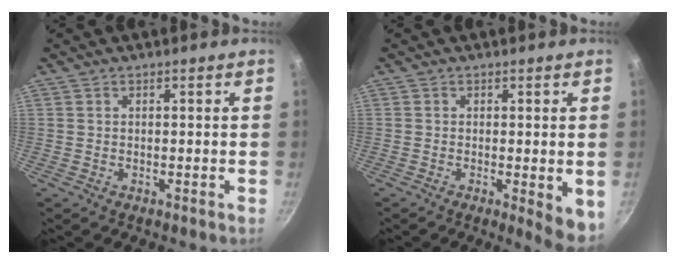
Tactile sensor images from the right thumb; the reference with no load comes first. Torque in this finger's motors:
{"motor_torque": [-0.05, 0.37, 0.22, -0.23, 0.02]}